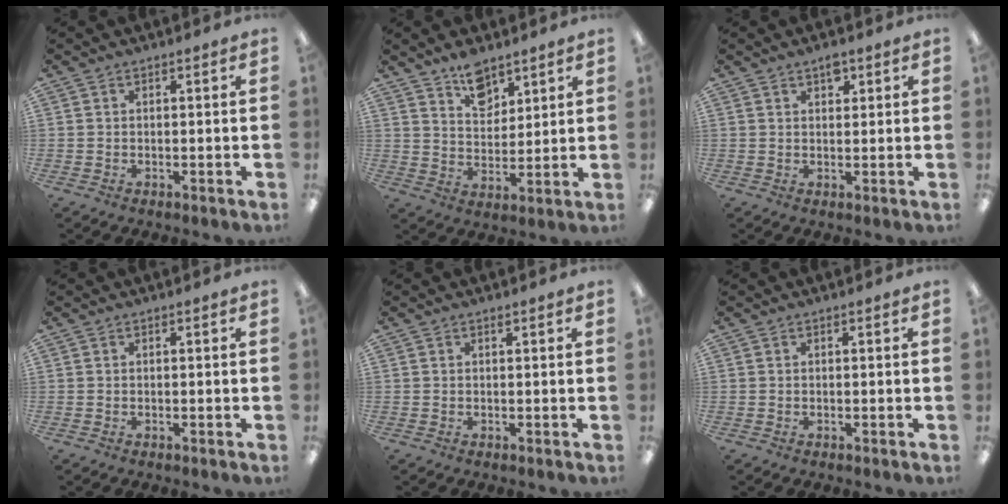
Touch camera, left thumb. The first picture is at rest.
{"total": 8.4, "force": [6.6, 4.5, 2.6], "torque": [-0.025, -0.045, 0.118]}
{"total": 2.7, "force": [1.9, 1.5, 1.3], "torque": [-0.002, -0.008, 0.029]}
{"total": 0.0}
{"total": 0.0}
{"total": 0.0}